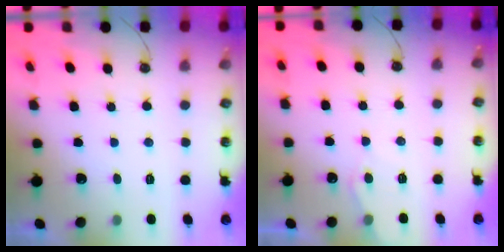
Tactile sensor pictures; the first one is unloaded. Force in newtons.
{"total": 6.5, "press": 6.4, "slide": 0.7}